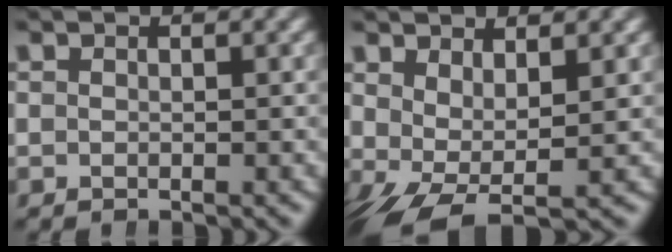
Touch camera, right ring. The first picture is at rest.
{"total": 5.3, "force": [-1.6, 3.5, 3.6], "torque": [-0.091, -0.043, -0.005]}